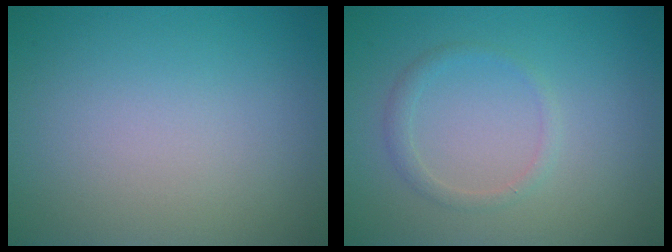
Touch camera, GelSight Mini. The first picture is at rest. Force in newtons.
{"total": 1.3, "press": 1.3, "slide": 0.0}